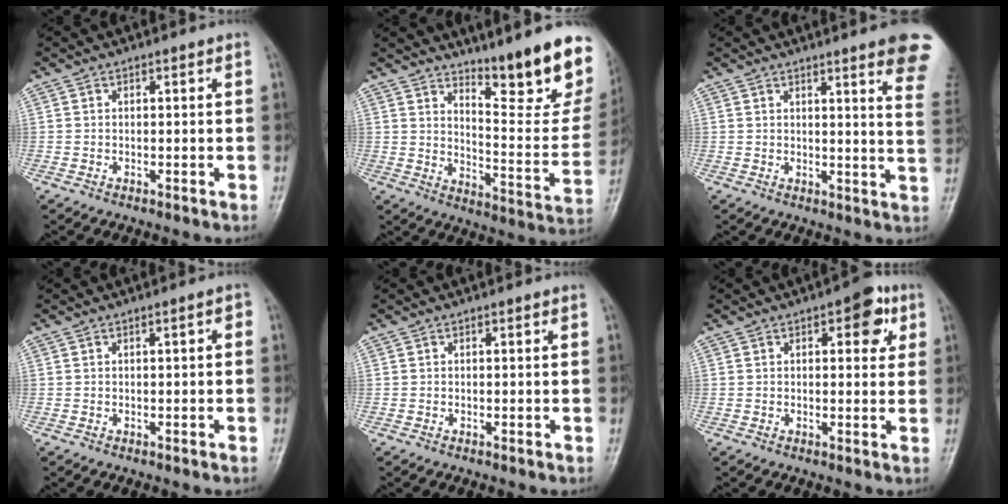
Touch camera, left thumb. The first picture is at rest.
{"total": 19.0, "force": [13.3, 4.4, 12.8], "torque": [-0.139, -0.111, 0.193]}
{"total": 11.6, "force": [7.7, 1.2, 8.6], "torque": [-0.080, -0.034, 0.072]}
{"total": 1.5, "force": [0.0, 0.6, 1.4], "torque": [-0.017, 0.004, -0.002]}
{"total": 0.0}
{"total": 6.6, "force": [2.6, 3.2, 5.2], "torque": [-0.035, -0.002, 0.023]}